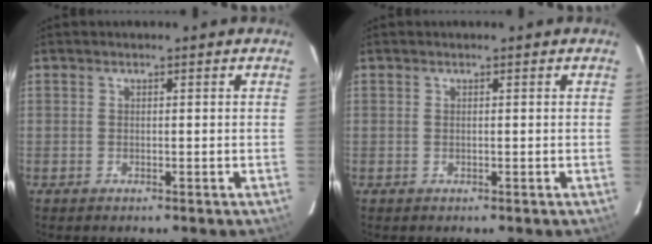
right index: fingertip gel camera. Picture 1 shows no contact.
{"total": 0.0}